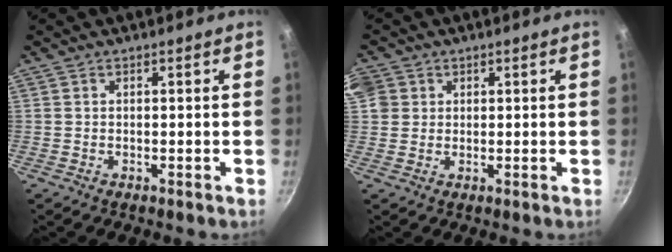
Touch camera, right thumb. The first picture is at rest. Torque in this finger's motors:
{"motor_torque": [-1.30, 2.16, 0.89, 1.27, 0.15]}